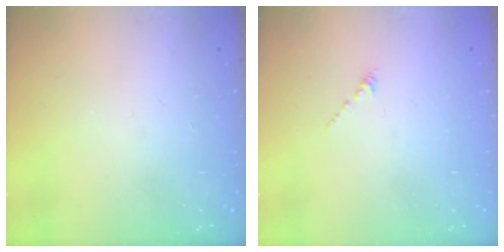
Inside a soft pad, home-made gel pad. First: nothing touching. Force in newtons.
{"total": 0.0}